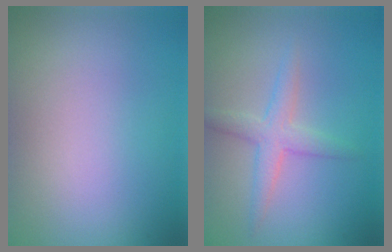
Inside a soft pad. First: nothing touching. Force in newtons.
{"total": 2.7, "press": 2.7, "slide": 0.1}